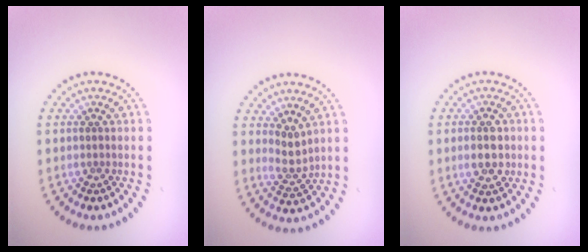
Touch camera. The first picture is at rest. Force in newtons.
{"total": 2.0, "press": 1.5, "slide": 1.3}
{"total": 2.7, "press": 2.7, "slide": 0.1}